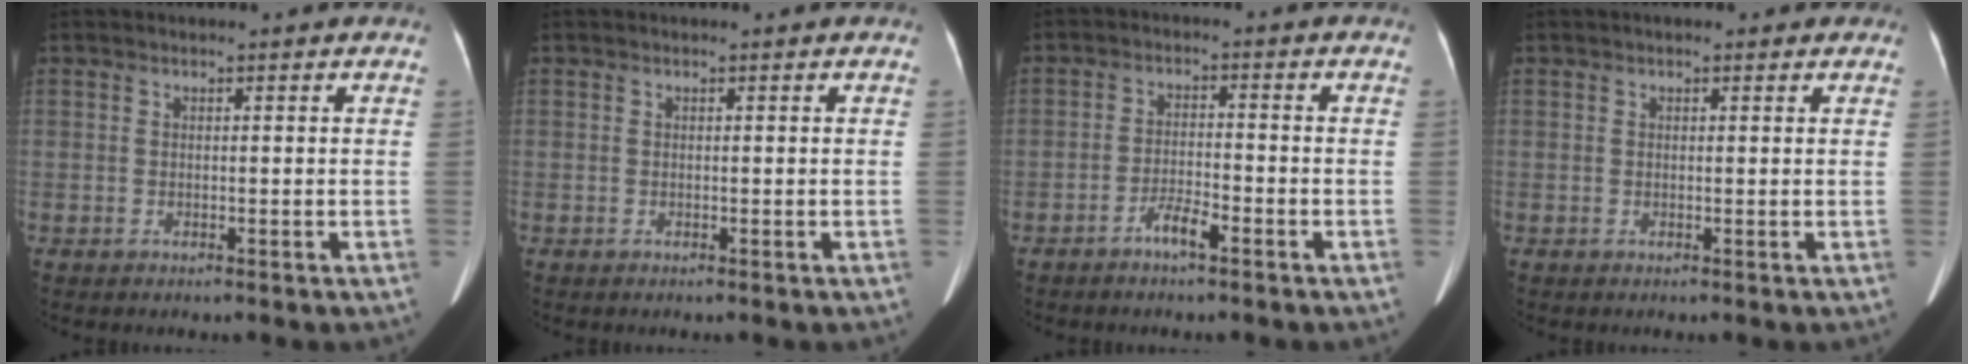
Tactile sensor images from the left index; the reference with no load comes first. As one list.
[{"total": 0.0}, {"total": 3.4, "force": [-2.5, 0.5, 2.3], "torque": [-0.045, 0.000, -0.046]}, {"total": 2.1, "force": [1.4, 1.0, 1.2], "torque": [-0.015, 0.016, 0.013]}]